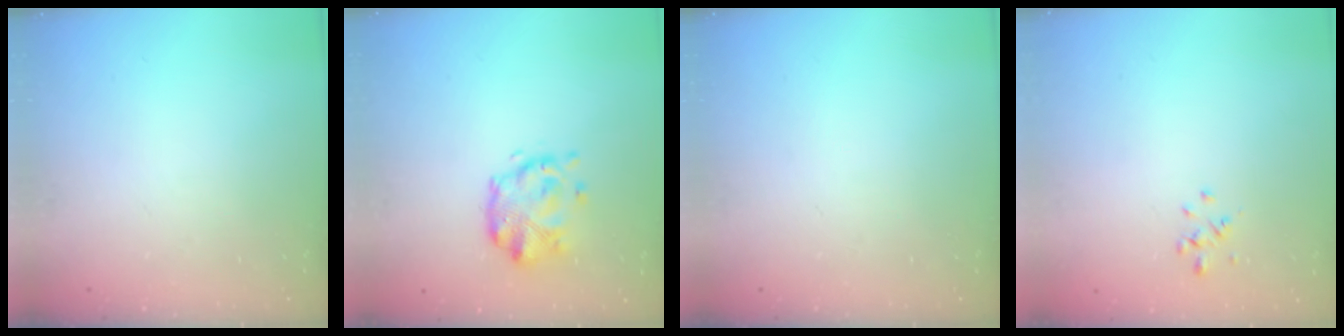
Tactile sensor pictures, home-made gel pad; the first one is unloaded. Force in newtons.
{"total": 6.6, "press": 6.6, "slide": 0.3}
{"total": 0.0}
{"total": 1.0, "press": 0.7, "slide": 0.6}